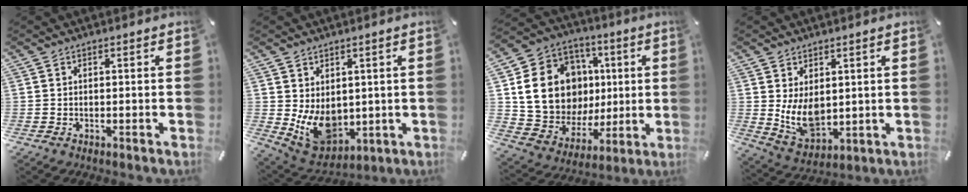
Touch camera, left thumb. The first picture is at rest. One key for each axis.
{"total": 10.1, "fx": 0.0, "fy": 8.1, "fz": 5.9, "tx": -0.114, "ty": -0.016, "tz": 0.008}
{"total": 19.2, "fx": 4.7, "fy": 16.1, "fz": 9.5, "tx": -0.176, "ty": -0.019, "tz": 0.110}
{"total": 8.5, "fx": 1.9, "fy": 5.9, "fz": 5.7, "tx": -0.123, "ty": -0.019, "tz": 0.036}